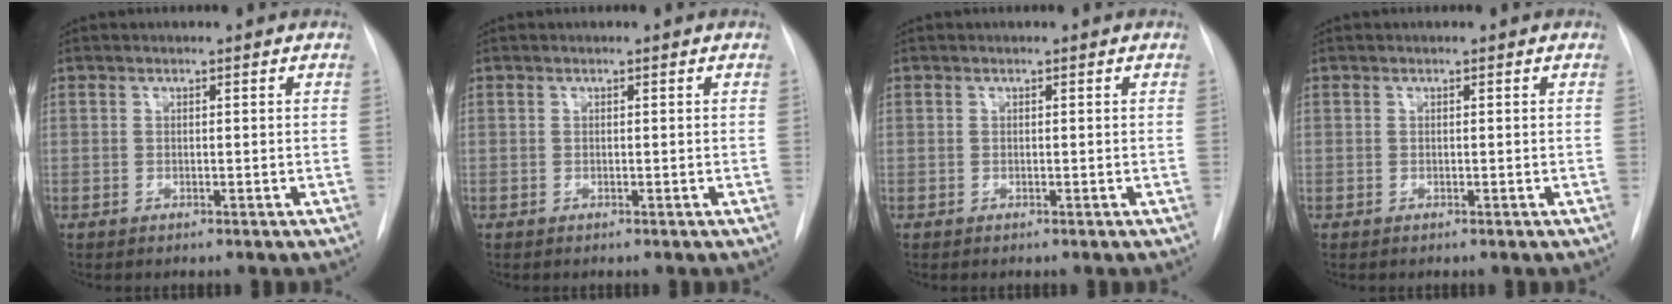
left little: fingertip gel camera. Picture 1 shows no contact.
{"total": 0.0}
{"total": 0.0}
{"total": 0.0}